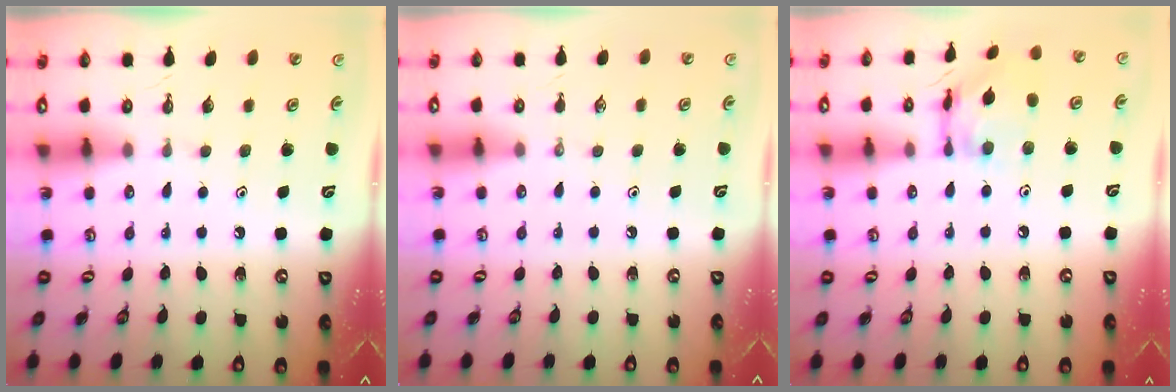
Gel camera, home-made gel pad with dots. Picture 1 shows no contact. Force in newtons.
{"total": 0.0}
{"total": 11.8, "press": 11.8, "slide": 1.0}